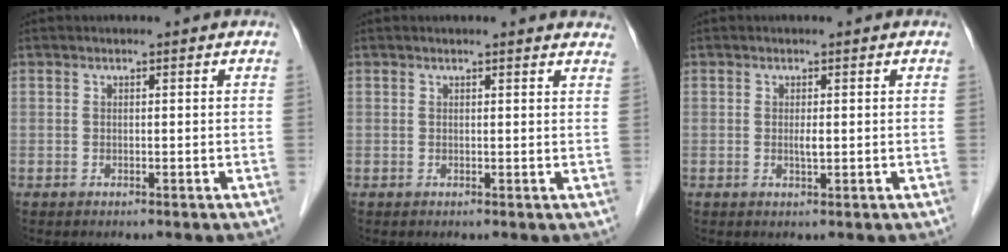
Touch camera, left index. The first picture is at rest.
{"total": 6.6, "force": [6.2, 1.0, 1.8], "torque": [-0.008, 0.001, 0.045]}
{"total": 1.1, "force": [0.1, 0.2, 1.1], "torque": [-0.022, -0.002, 0.003]}